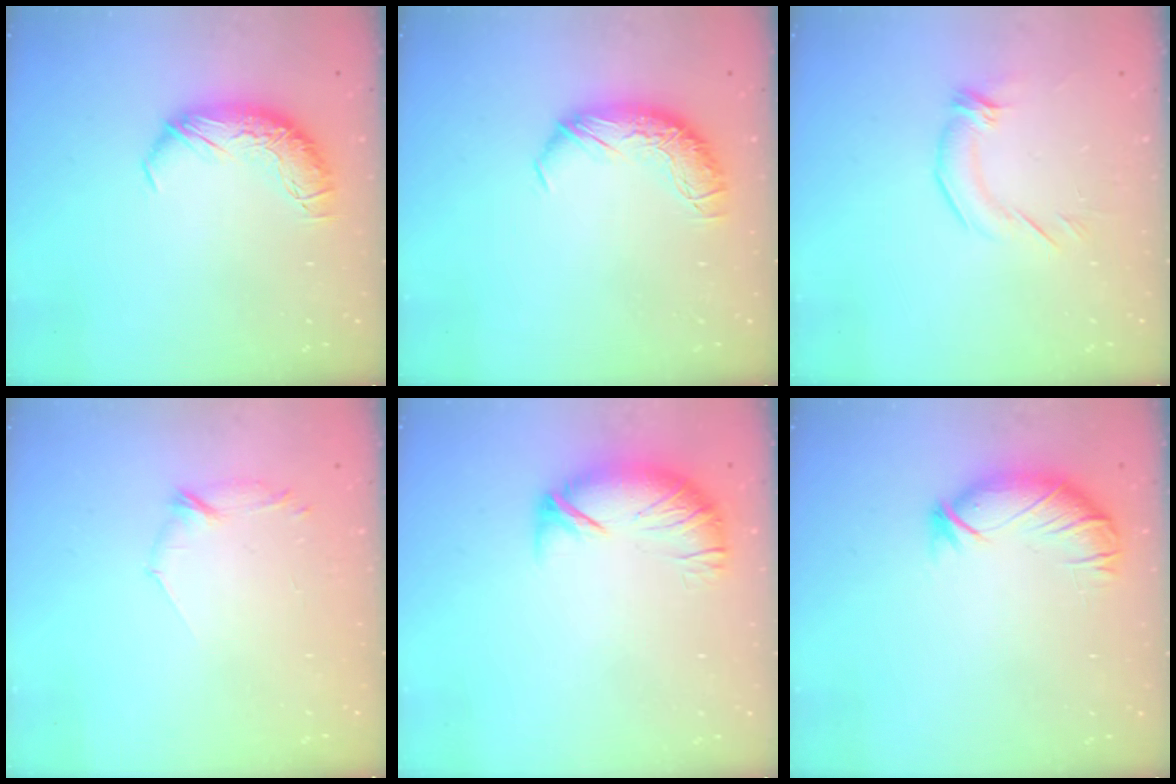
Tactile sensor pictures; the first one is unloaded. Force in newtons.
{"total": 0.0}
{"total": 2.7, "press": 1.7, "slide": 2.1}
{"total": 7.0, "press": 7.0, "slide": 0.7}
{"total": 4.5, "press": 4.0, "slide": 2.1}
{"total": 2.7, "press": 2.6, "slide": 0.9}